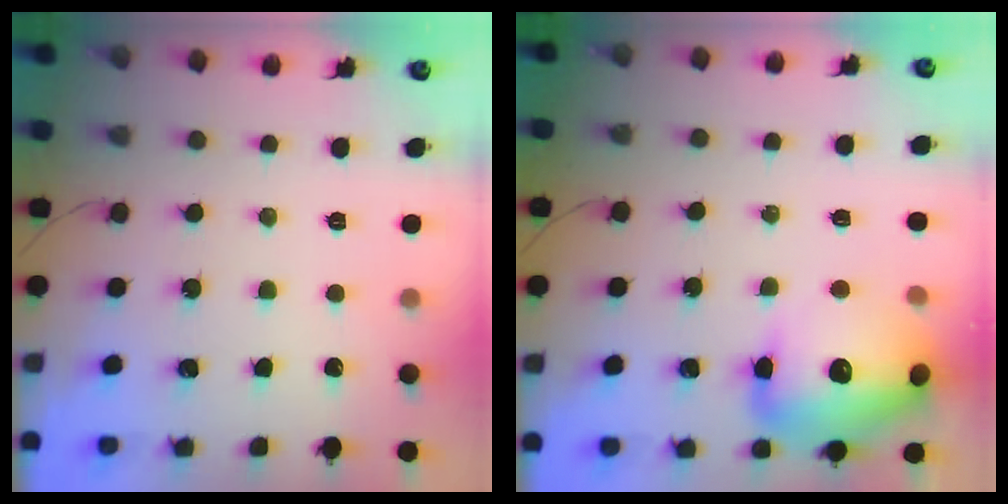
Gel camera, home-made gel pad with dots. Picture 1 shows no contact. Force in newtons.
{"total": 17.4, "press": 17.1, "slide": 3.3}